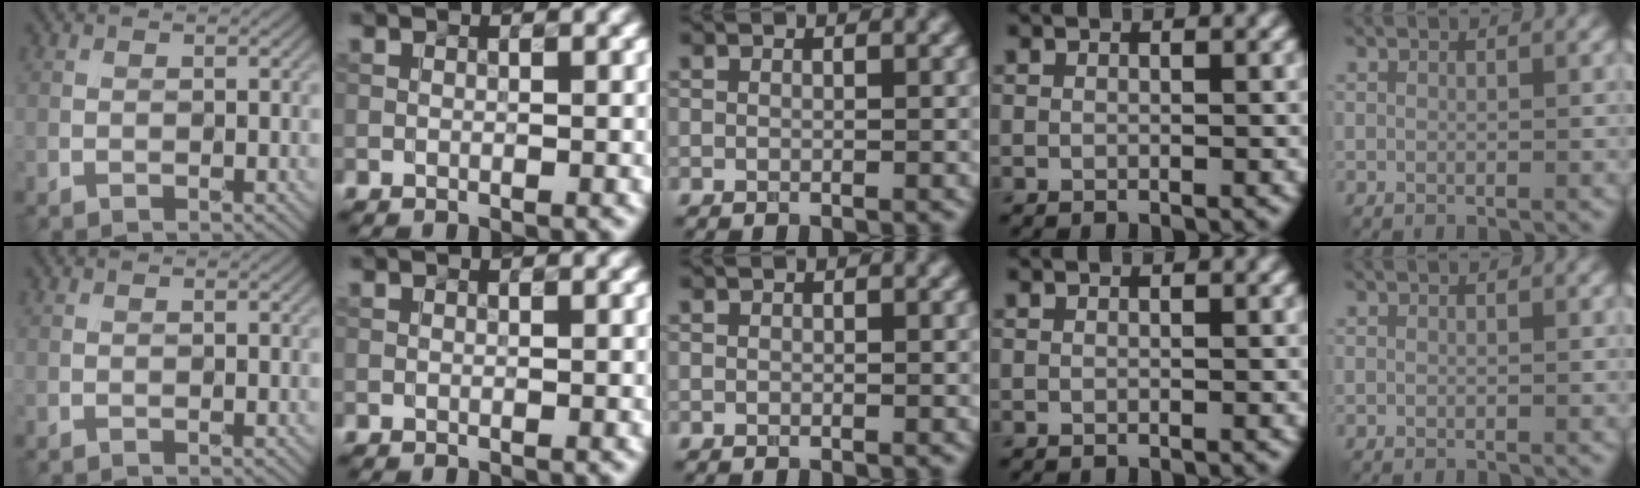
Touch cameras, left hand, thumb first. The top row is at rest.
{}